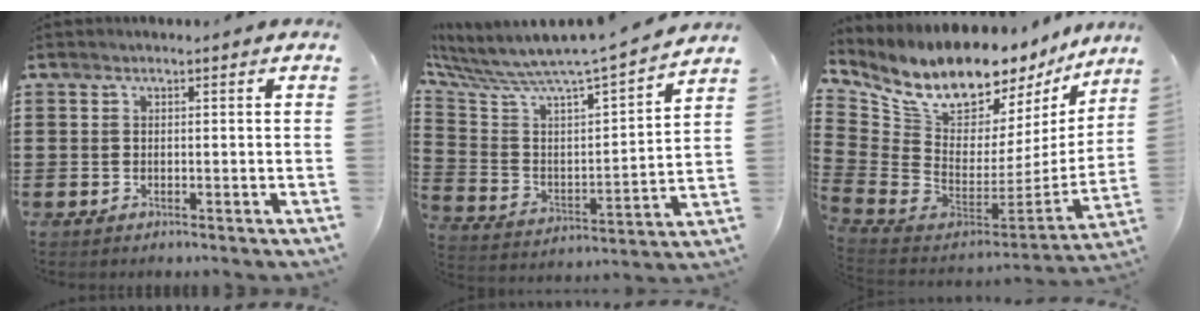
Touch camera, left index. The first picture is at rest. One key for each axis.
{"total": 6.4, "fx": 5.9, "fy": -0.2, "fz": 2.4, "tx": -0.080, "ty": -0.069, "tz": 0.087}
{"total": 10.5, "fx": 8.6, "fy": 4.2, "fz": 4.3, "tx": -0.115, "ty": -0.085, "tz": 0.152}